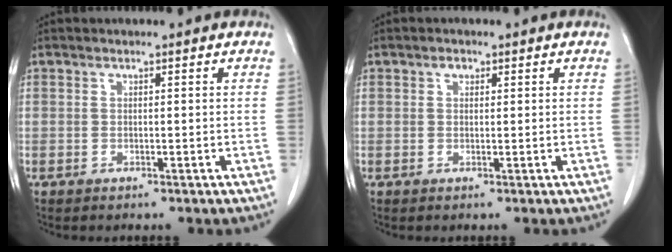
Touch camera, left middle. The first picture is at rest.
{"total": 1.0, "force": [0.6, 0.7, 0.5], "torque": [-0.008, 0.000, 0.009]}